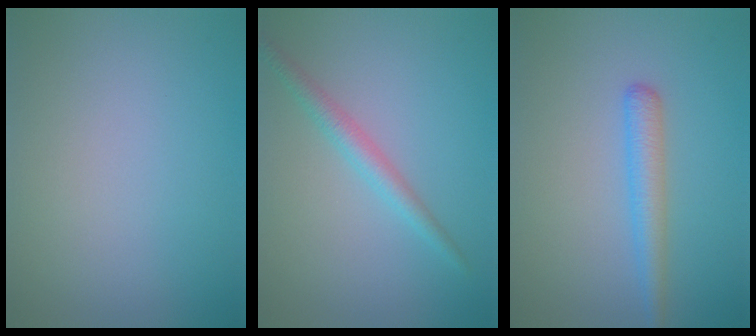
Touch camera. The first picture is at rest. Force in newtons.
{"total": 2.2, "press": 2.2, "slide": 0.0}
{"total": 2.5, "press": 2.5, "slide": 0.1}